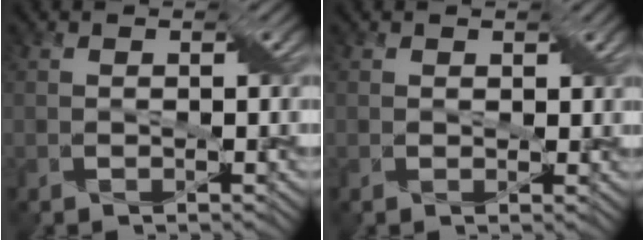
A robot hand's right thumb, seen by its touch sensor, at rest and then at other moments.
{"total": 0.6, "force": [0.5, 0.3, -0.1], "torque": [0.000, 0.003, 0.005]}